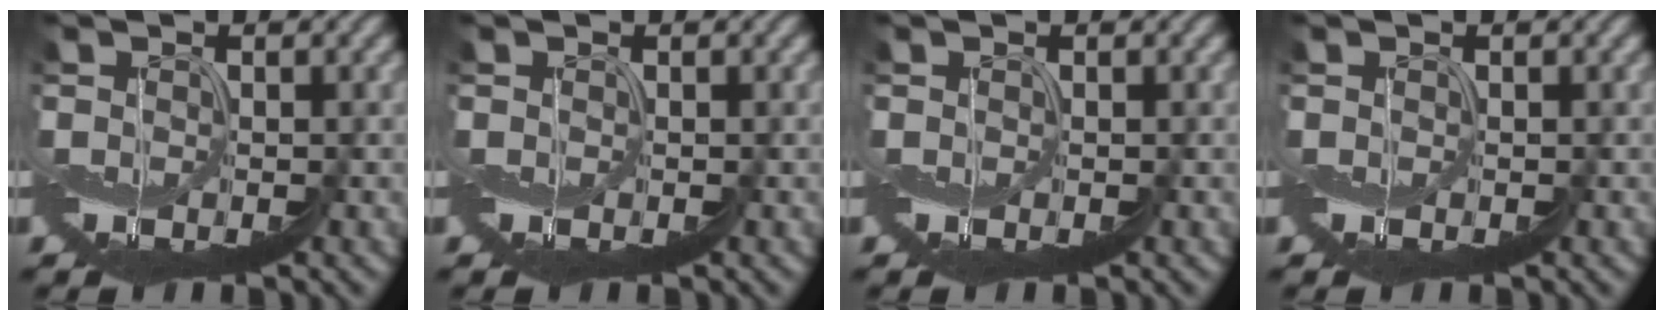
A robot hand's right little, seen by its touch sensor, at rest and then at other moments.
{"total": 0.0}
{"total": 0.0}
{"total": 0.0}